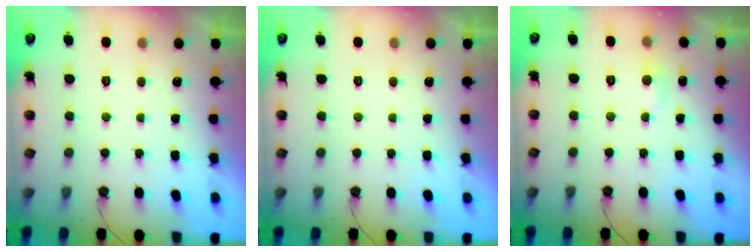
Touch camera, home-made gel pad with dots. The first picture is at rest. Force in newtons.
{"total": 0.0}
{"total": 5.8, "press": 5.8, "slide": 0.7}